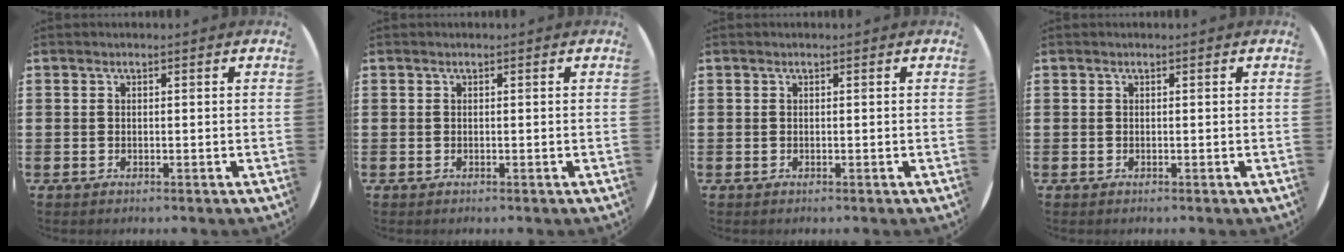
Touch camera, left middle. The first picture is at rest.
{"total": 0.0}
{"total": 0.0}
{"total": 0.0}